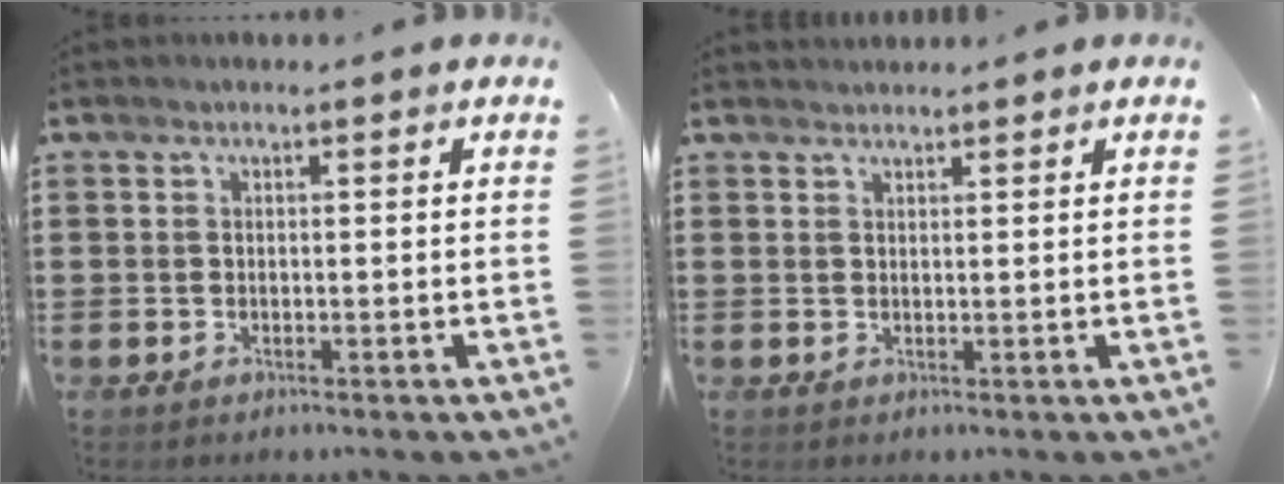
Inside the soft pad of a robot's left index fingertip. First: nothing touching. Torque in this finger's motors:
{"motor_torque": [-1.41, 0.73, 0.10, 0.02]}